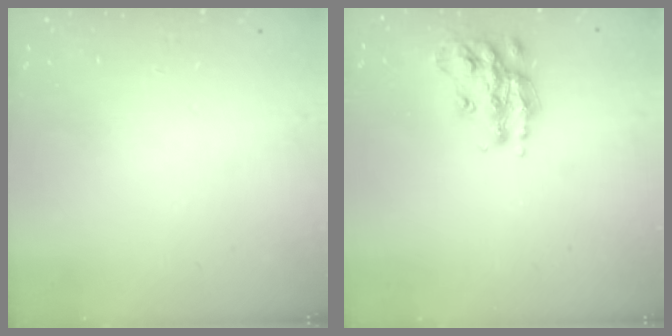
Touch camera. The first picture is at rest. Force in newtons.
{"total": 14.9, "press": 14.8, "slide": 0.8}